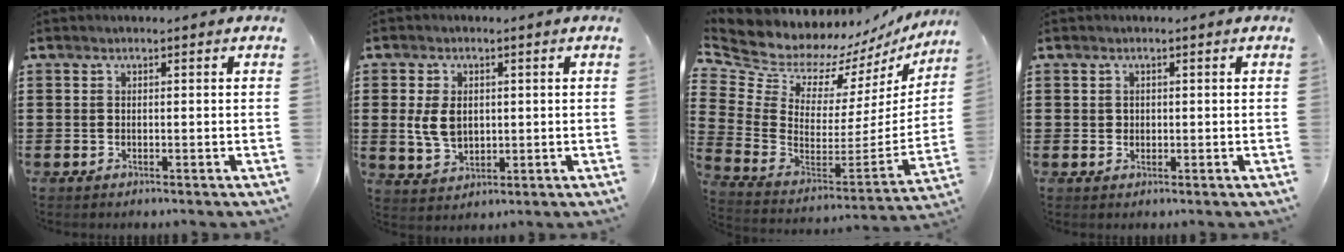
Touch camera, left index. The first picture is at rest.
{"total": 5.2, "force": [0.4, 3.7, 3.6], "torque": [-0.091, 0.007, 0.004]}
{"total": 8.0, "force": [7.3, 3.1, 0.7], "torque": [-0.067, -0.072, 0.129]}
{"total": 1.0, "force": [0.4, 0.9, 0.2], "torque": [-0.007, 0.005, 0.008]}